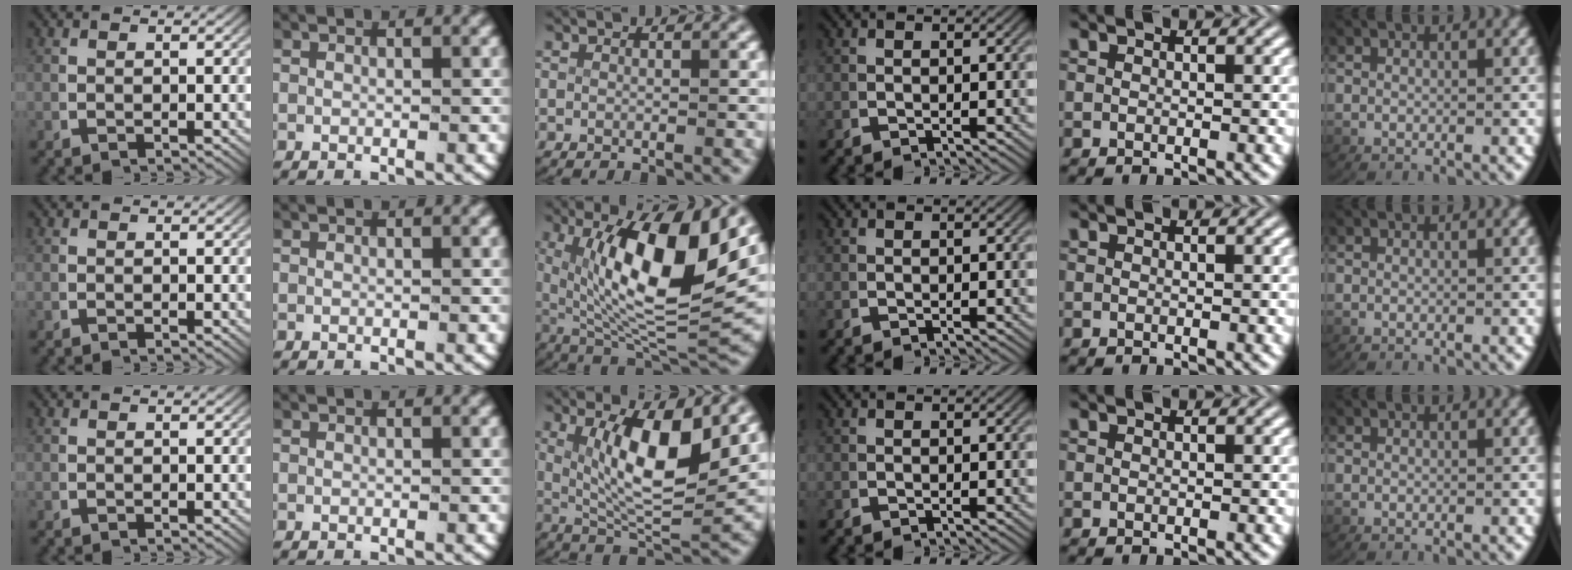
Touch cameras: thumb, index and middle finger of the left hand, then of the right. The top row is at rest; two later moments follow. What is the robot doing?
{"motion": "lift_and_place", "object": "plastic wrap"}